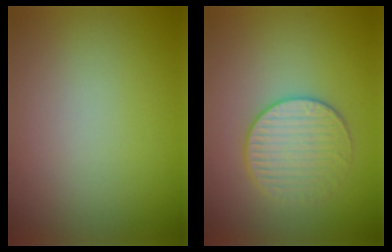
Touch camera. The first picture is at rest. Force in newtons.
{"total": 3.2, "press": 3.1, "slide": 0.5}